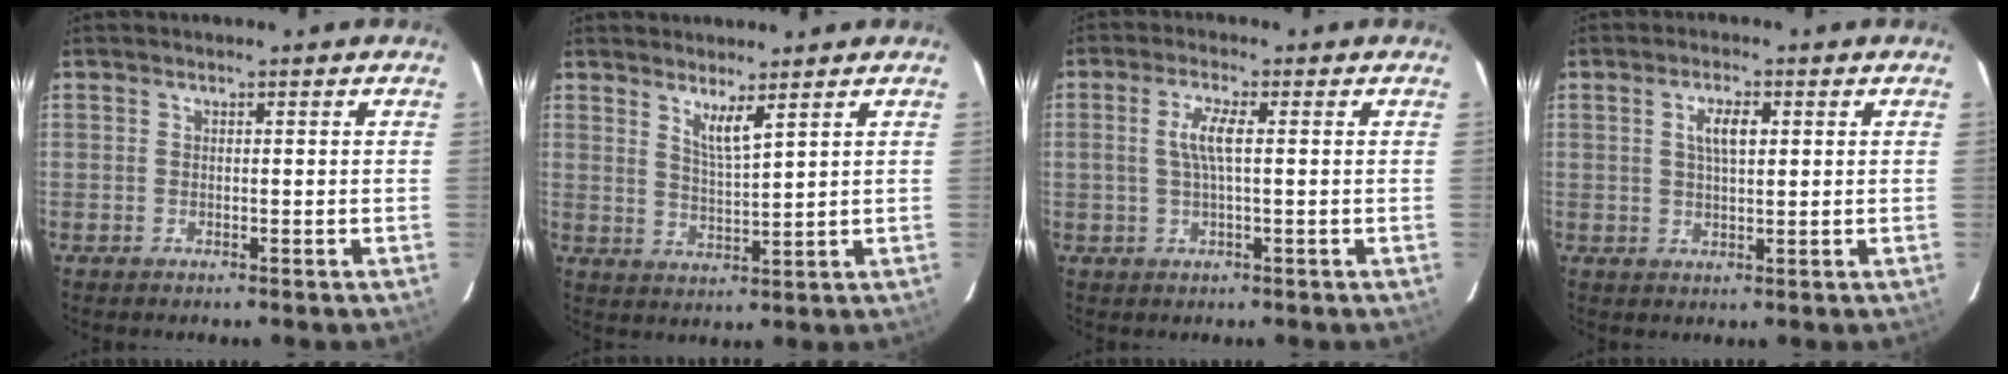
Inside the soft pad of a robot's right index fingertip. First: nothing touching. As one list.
[{"total": 4.2, "force": [2.9, 0.1, 3.0], "torque": [-0.056, -0.008, 0.051]}, {"total": 4.3, "force": [0.5, 0.5, 4.2], "torque": [-0.083, 0.002, 0.010]}, {"total": 4.0, "force": [1.1, 1.4, 3.6], "torque": [-0.066, 0.007, 0.021]}]